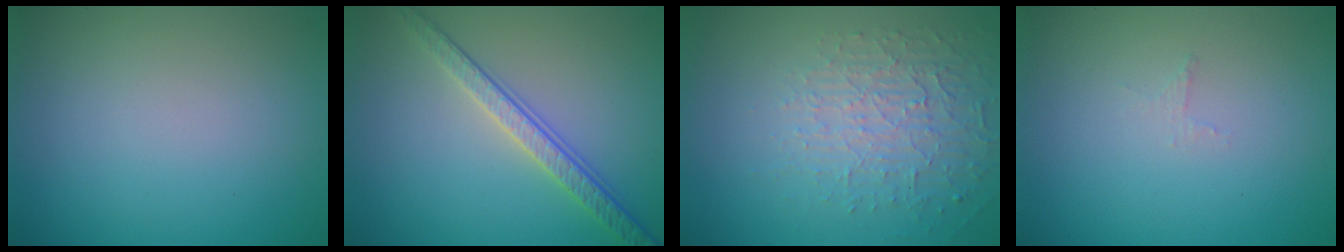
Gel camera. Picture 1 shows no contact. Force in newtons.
{"total": 3.6, "press": 3.2, "slide": 1.7}
{"total": 3.9, "press": 3.0, "slide": 2.6}
{"total": 0.7, "press": 0.6, "slide": 0.2}